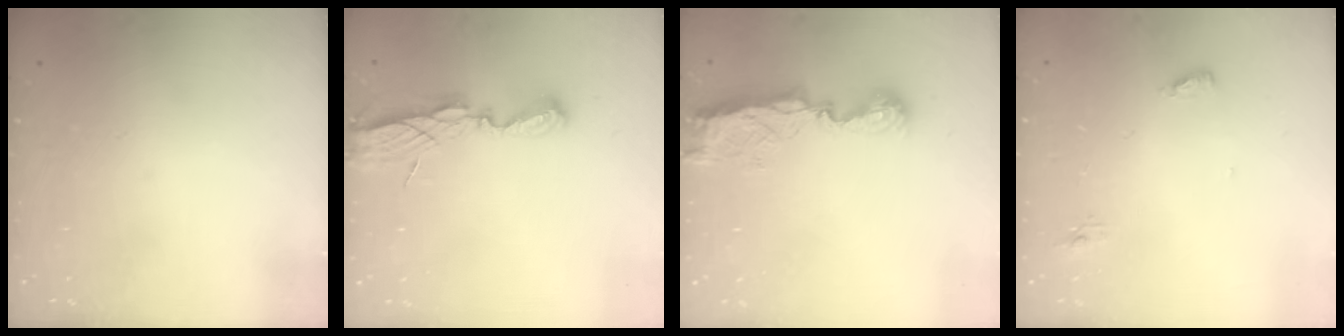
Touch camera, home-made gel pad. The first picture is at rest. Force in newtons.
{"total": 6.2, "press": 6.2, "slide": 0.0}
{"total": 8.0, "press": 8.0, "slide": 0.1}
{"total": 4.7, "press": 4.5, "slide": 1.1}